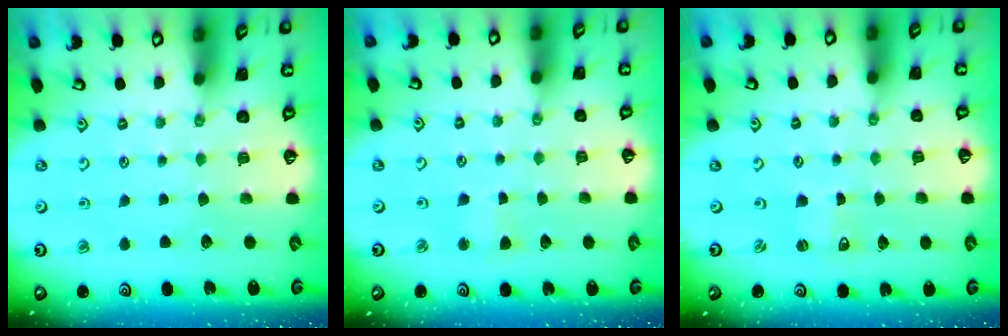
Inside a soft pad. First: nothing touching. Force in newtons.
{"total": 2.4, "press": 2.4, "slide": 0.3}
{"total": 0.7, "press": 0.7, "slide": 0.0}